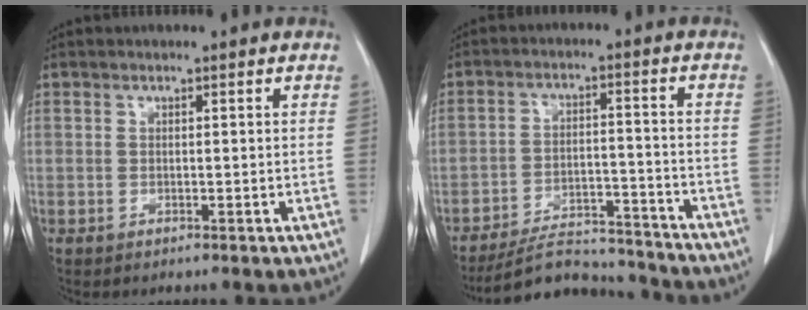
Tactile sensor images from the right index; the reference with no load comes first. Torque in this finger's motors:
{"motor_torque": [-0.71, -0.64, -0.38, -0.11]}